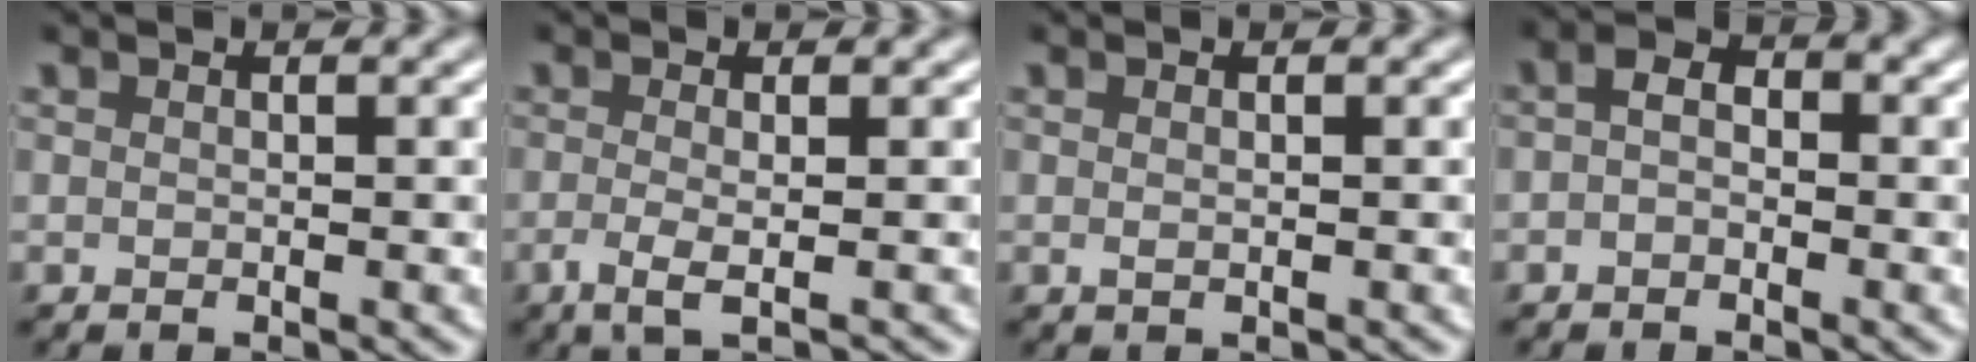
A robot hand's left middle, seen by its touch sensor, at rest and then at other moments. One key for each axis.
{"total": 2.8, "fx": -0.7, "fy": 0.7, "fz": 2.6, "tx": -0.044, "ty": -0.006, "tz": -0.017}
{"total": 0.6, "fx": 0.1, "fy": 0.2, "fz": 0.6, "tx": -0.011, "ty": 0.001, "tz": 0.002}
{"total": 1.7, "fx": -0.5, "fy": 1.1, "fz": 1.2, "tx": -0.023, "ty": 0.005, "tz": -0.014}